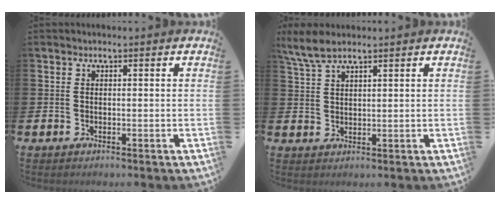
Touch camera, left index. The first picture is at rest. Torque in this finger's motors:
{"motor_torque": [0.04, -0.27, 0.48, 0.19]}